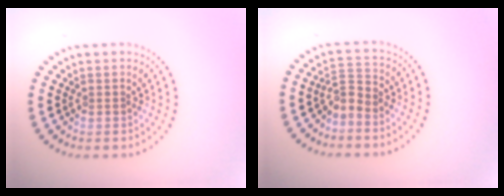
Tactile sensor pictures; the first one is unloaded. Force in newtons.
{"total": 2.2, "press": 1.5, "slide": 1.6}